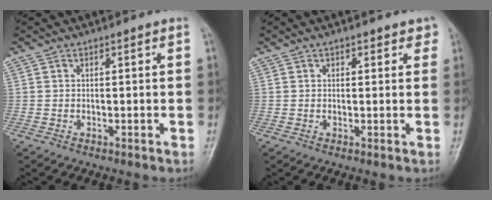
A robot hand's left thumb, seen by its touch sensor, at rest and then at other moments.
{"total": 2.6, "force": [1.5, 1.6, 1.3], "torque": [0.008, -0.004, 0.017]}